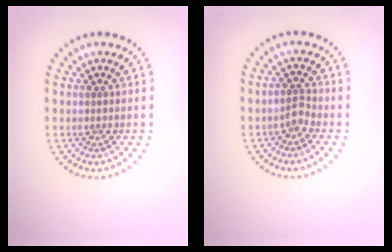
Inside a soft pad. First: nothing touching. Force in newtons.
{"total": 1.4, "press": 1.1, "slide": 1.0}